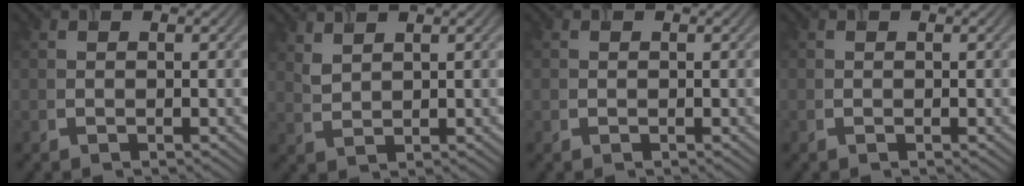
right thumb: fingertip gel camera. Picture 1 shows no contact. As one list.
[{"total": 2.2, "force": [1.8, 0.7, 1.0], "torque": [-0.030, 0.000, 0.045]}, {"total": 0.5, "force": [-0.2, 0.5, 0.0], "torque": [0.000, -0.004, -0.004]}, {"total": 0.0}]